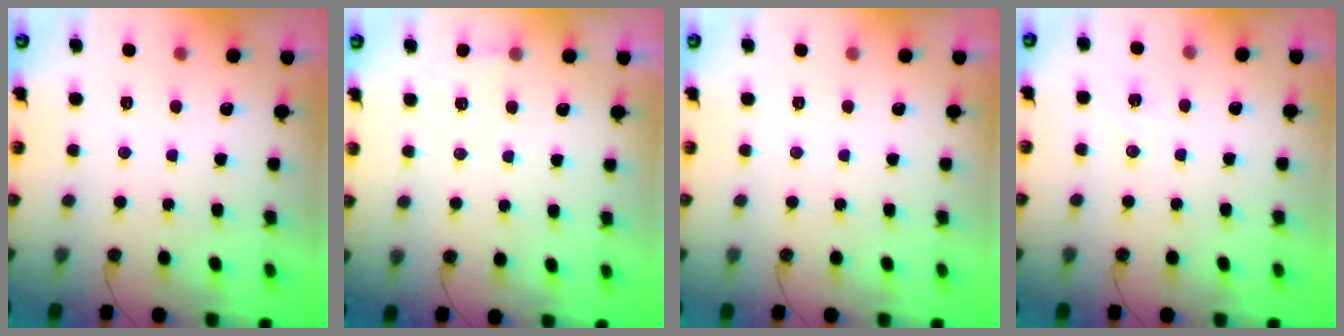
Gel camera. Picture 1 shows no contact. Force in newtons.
{"total": 4.6, "press": 3.9, "slide": 2.3}
{"total": 0.0}
{"total": 6.1, "press": 4.9, "slide": 3.6}